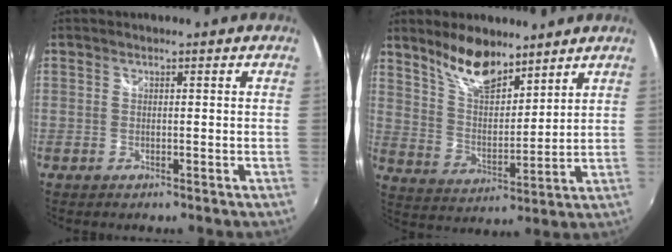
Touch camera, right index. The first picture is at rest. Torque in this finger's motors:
{"motor_torque": [0.25, 0.22, 0.17, 0.06]}